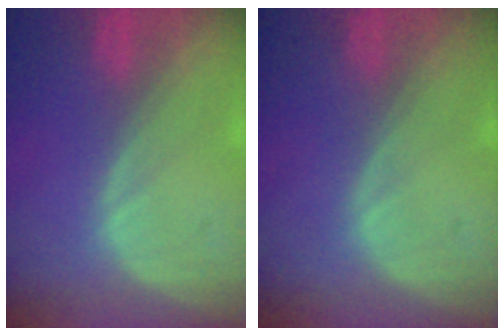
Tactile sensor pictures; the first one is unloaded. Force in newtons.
{"total": 0.0}